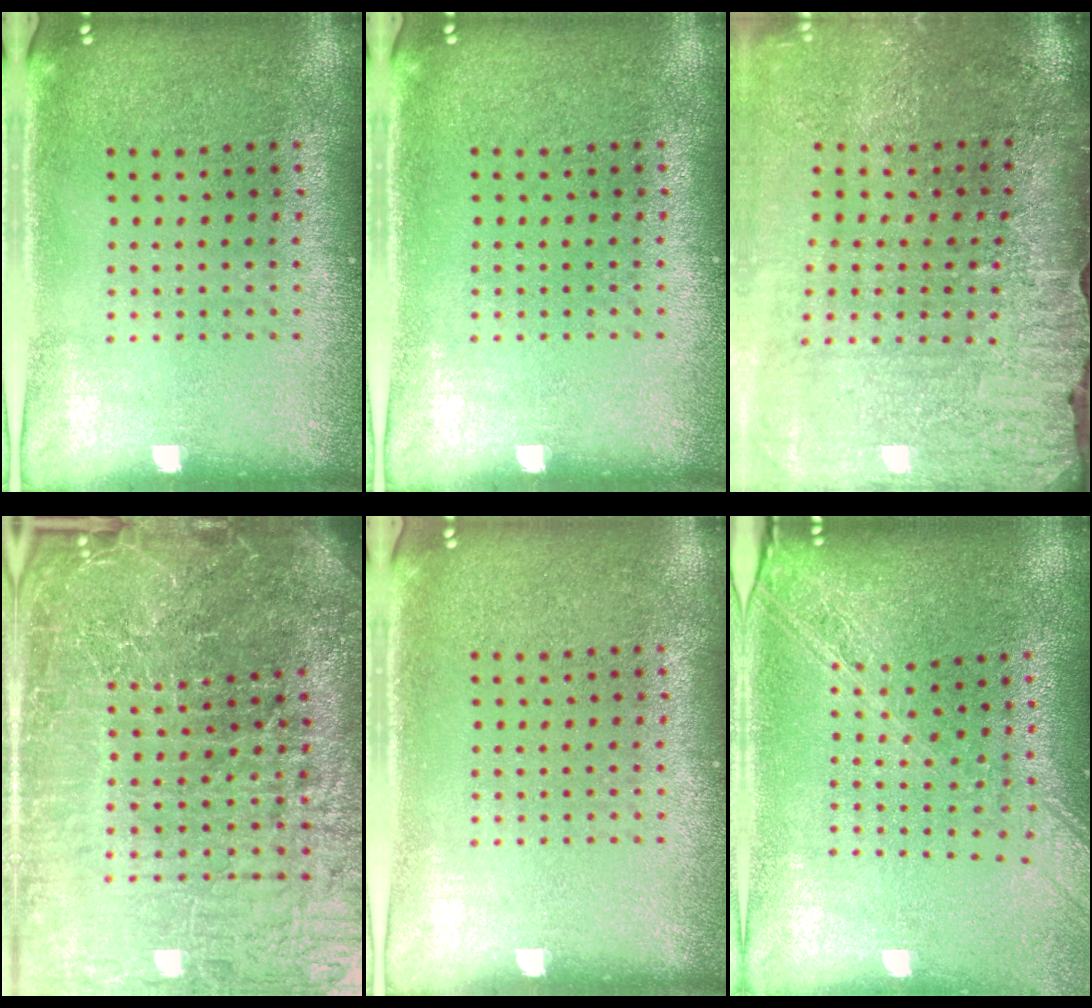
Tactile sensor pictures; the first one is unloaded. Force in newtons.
{"total": 0.0}
{"total": 3.8, "press": 3.3, "slide": 1.9}
{"total": 7.6, "press": 6.6, "slide": 3.8}
{"total": 0.0}
{"total": 2.2, "press": 1.9, "slide": 1.2}